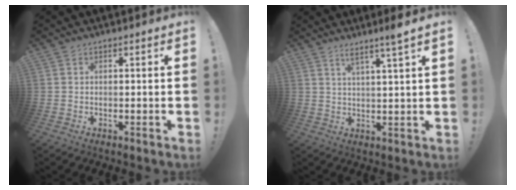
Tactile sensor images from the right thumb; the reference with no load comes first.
{"total": 5.7, "force": [3.9, -1.0, 4.0], "torque": [-0.060, -0.026, 0.058]}